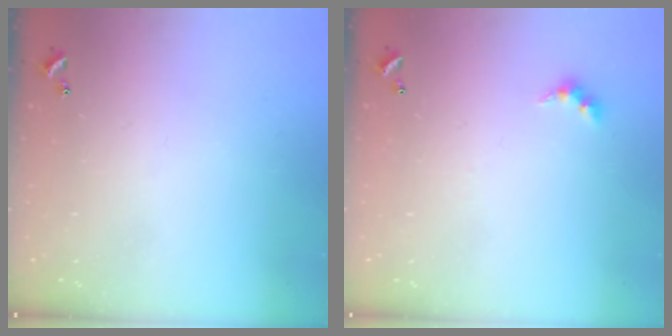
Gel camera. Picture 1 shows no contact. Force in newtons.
{"total": 2.4, "press": 2.4, "slide": 0.5}